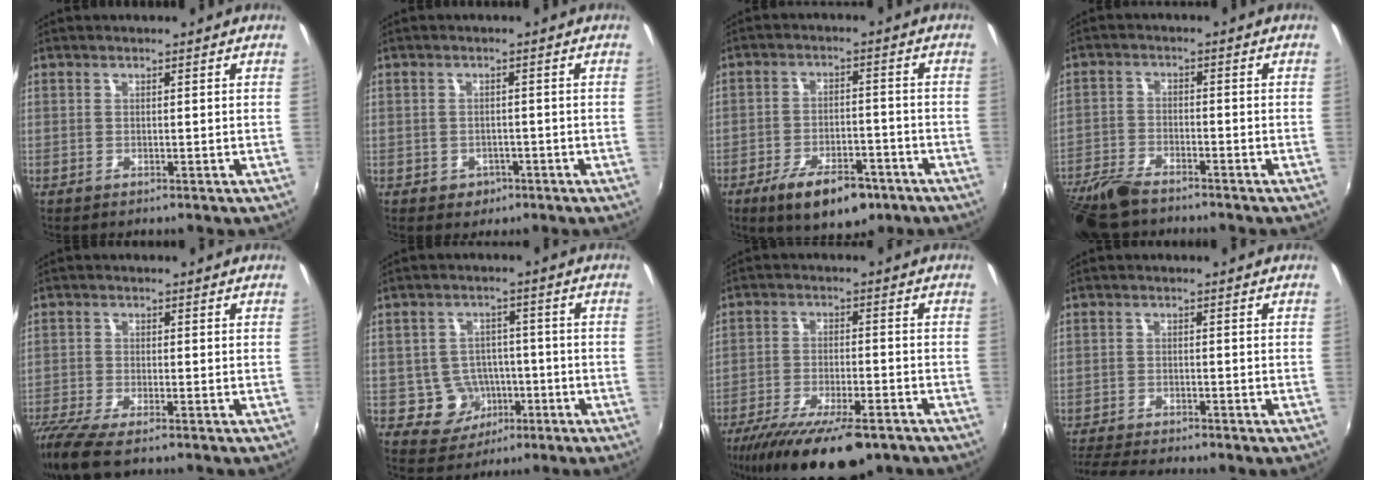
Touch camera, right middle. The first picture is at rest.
{"total": 3.1, "force": [-1.3, 2.7, 0.8], "torque": [-0.021, -0.001, -0.015]}
{"total": 12.0, "force": [-7.6, 5.1, 7.7], "torque": [-0.150, -0.010, -0.114]}
{"total": 9.8, "force": [-8.2, 2.9, 4.5], "torque": [-0.121, -0.022, -0.161]}
{"total": 9.7, "force": [-7.6, 1.9, 5.8], "torque": [-0.144, -0.046, -0.142]}
{"total": 6.9, "force": [-2.4, 6.3, 1.6], "torque": [-0.045, 0.016, -0.021]}
{"total": 18.2, "force": [-13.1, 5.5, 11.3], "torque": [-0.217, -0.054, -0.206]}
{"total": 7.6, "force": [-6.9, 0.9, 3.0], "torque": [-0.078, -0.023, -0.115]}